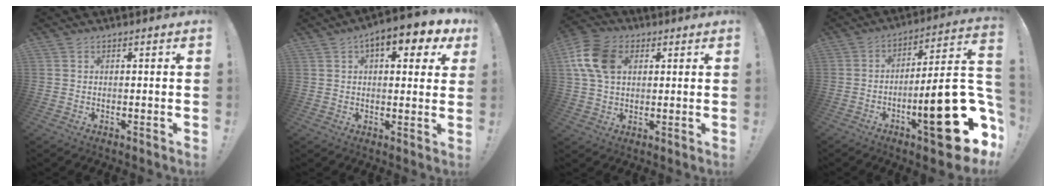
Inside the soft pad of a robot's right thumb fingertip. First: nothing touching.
{"total": 9.0, "force": [4.3, 3.8, 7.0], "torque": [-0.088, -0.016, 0.068]}
{"total": 12.9, "force": [3.5, 9.1, 8.5], "torque": [-0.159, 0.008, 0.071]}
{"total": 25.7, "force": [-8.9, 6.7, 23.1], "torque": [-0.316, 0.047, -0.129]}